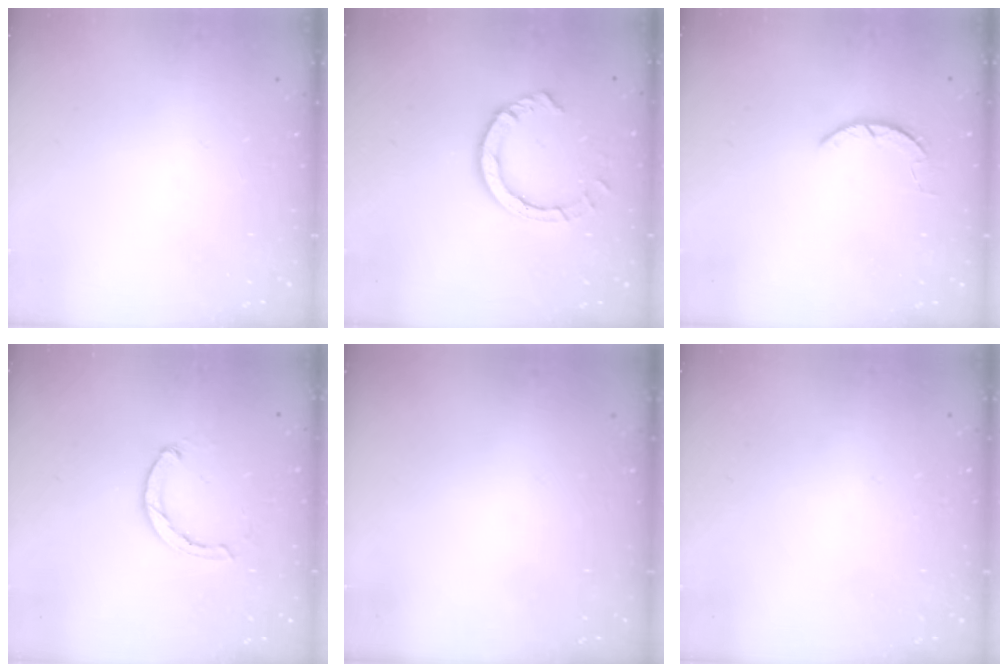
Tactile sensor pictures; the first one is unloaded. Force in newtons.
{"total": 8.0, "press": 7.9, "slide": 0.9}
{"total": 1.6, "press": 1.6, "slide": 0.3}
{"total": 2.3, "press": 2.3, "slide": 0.3}
{"total": 0.0}
{"total": 2.5, "press": 2.5, "slide": 0.2}